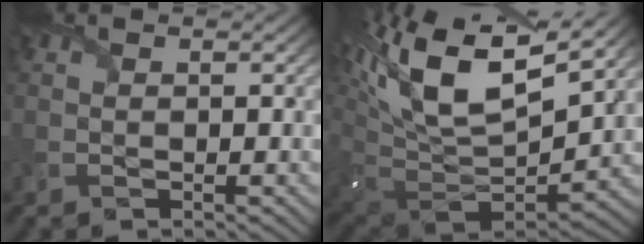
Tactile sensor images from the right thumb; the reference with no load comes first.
{"total": 18.1, "force": [7.8, 8.2, 14.1], "torque": [-0.320, 0.025, 0.146]}